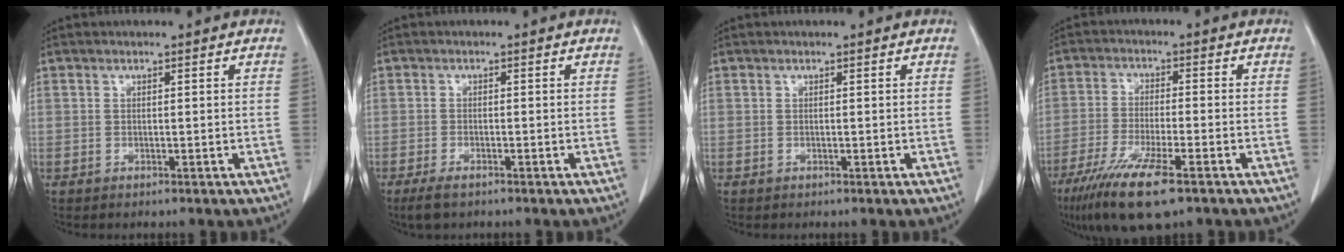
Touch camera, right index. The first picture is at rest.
{"total": 2.8, "force": [-2.1, 0.8, 1.7], "torque": [-0.038, -0.006, -0.033]}
{"total": 0.0}
{"total": 11.4, "force": [-7.1, 1.5, 8.8], "torque": [-0.163, -0.030, -0.119]}